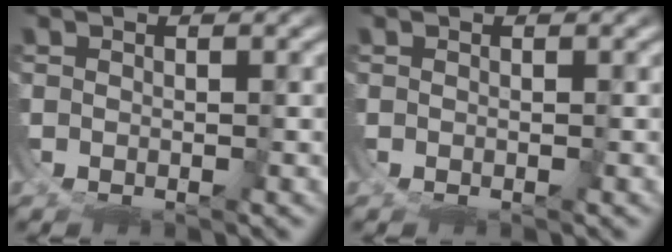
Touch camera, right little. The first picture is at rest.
{"total": 0.0}